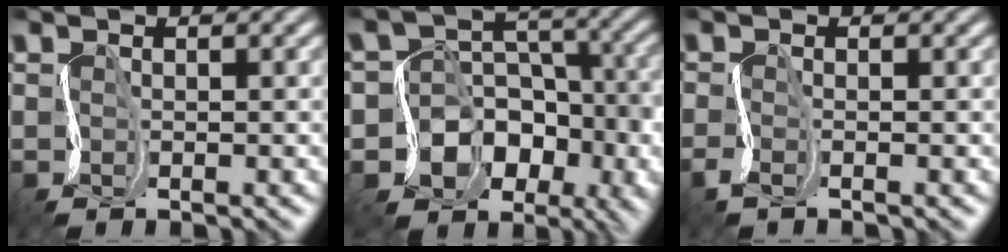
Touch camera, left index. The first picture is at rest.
{"total": 9.4, "force": [-4.1, 7.8, 3.2], "torque": [-0.033, 0.007, -0.084]}
{"total": 0.8, "force": [-0.5, 0.0, 0.6], "torque": [-0.020, -0.003, -0.015]}